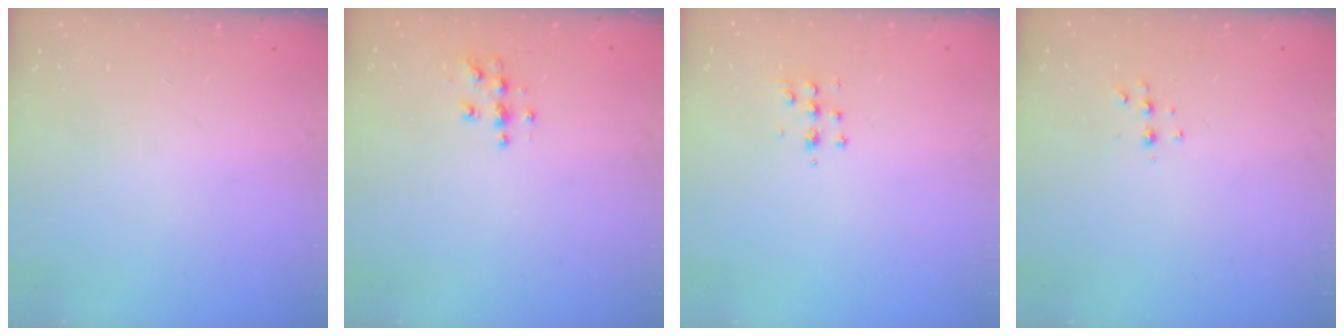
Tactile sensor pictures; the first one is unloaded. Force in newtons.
{"total": 5.4, "press": 5.4, "slide": 0.4}
{"total": 5.4, "press": 5.3, "slide": 0.7}
{"total": 4.3, "press": 4.2, "slide": 0.8}